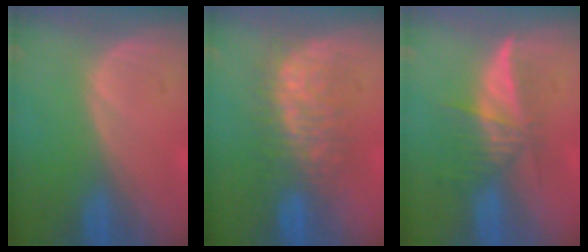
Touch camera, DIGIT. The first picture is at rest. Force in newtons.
{"total": 7.8, "press": 7.7, "slide": 1.4}
{"total": 6.1, "press": 5.5, "slide": 2.5}